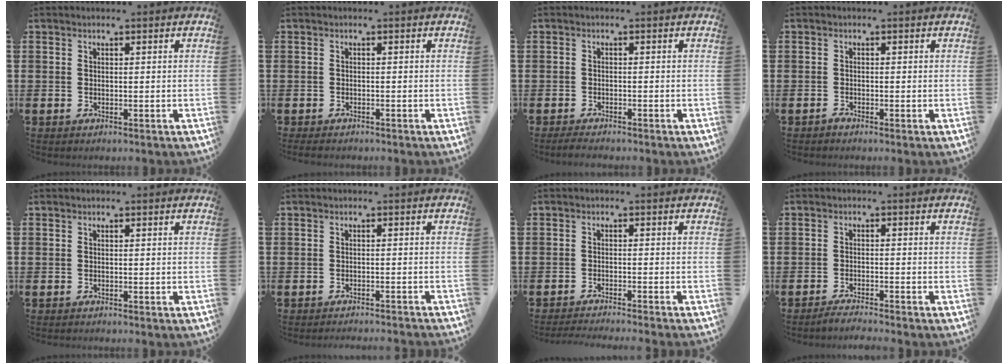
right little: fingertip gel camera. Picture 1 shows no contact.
{"total": 0.8, "force": [-0.7, 0.2, 0.3], "torque": [-0.007, 0.000, -0.016]}
{"total": 1.3, "force": [-1.2, 0.2, 0.5], "torque": [-0.012, 0.002, -0.024]}
{"total": 0.7, "force": [-0.7, 0.1, 0.1], "torque": [-0.003, -0.002, -0.014]}
{"total": 0.0}
{"total": 1.2, "force": [-1.1, -0.2, -0.1], "torque": [0.001, 0.004, -0.024]}
{"total": 1.5, "force": [-1.4, -0.3, 0.3], "torque": [-0.003, 0.000, -0.028]}
{"total": 1.9, "force": [-1.8, -0.2, 0.5], "torque": [-0.008, 0.004, -0.036]}